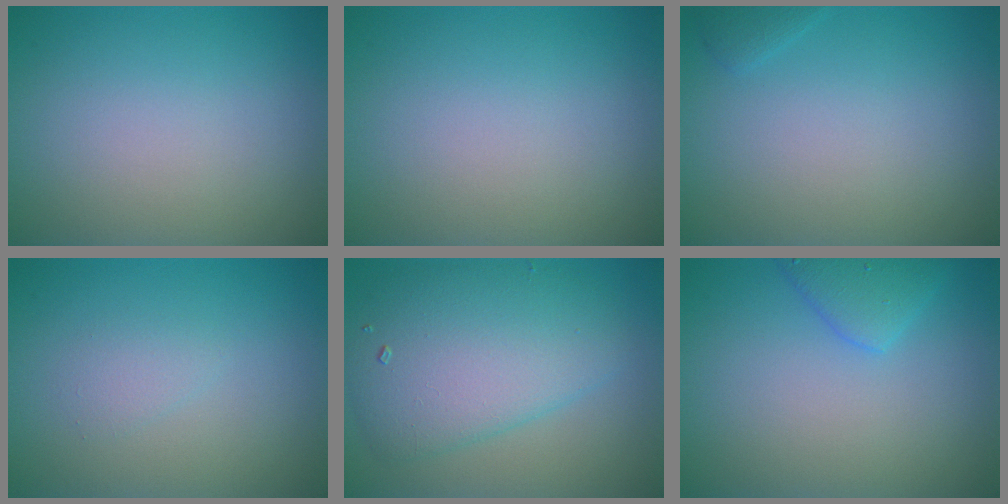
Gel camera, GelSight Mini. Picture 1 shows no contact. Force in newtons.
{"total": 0.0}
{"total": 0.7, "press": 0.7, "slide": 0.1}
{"total": 1.1, "press": 1.1, "slide": 0.1}
{"total": 7.1, "press": 7.1, "slide": 0.1}
{"total": 2.5, "press": 2.5, "slide": 0.2}